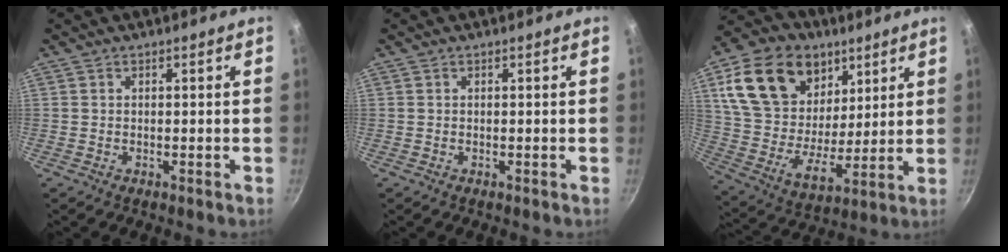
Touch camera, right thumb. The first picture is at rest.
{"total": 0.0}
{"total": 23.7, "force": [10.6, 16.5, 13.4], "torque": [-0.214, -0.037, 0.195]}